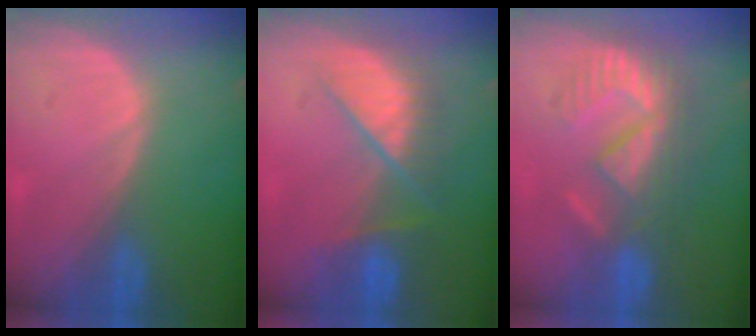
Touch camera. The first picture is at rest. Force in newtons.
{"total": 7.2, "press": 7.1, "slide": 0.6}
{"total": 9.5, "press": 8.1, "slide": 5.0}